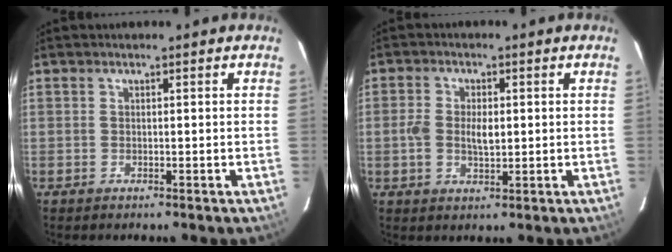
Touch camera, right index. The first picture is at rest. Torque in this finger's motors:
{"motor_torque": [0.11, 0.03, 0.12, 0.07]}